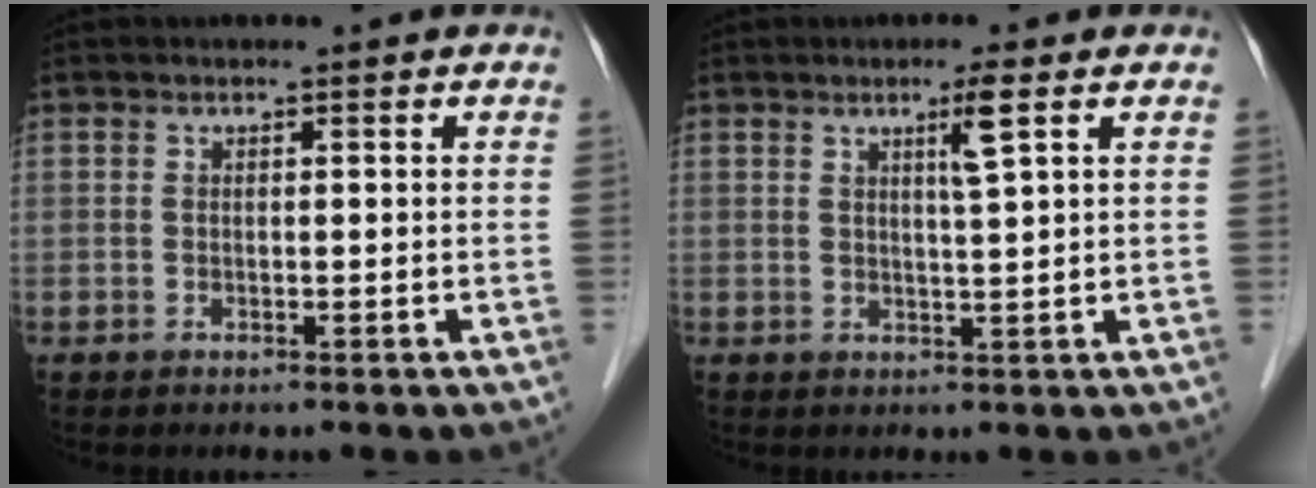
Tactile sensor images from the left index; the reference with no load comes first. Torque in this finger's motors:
{"motor_torque": [0.13, -0.09, 0.22, 0.05]}